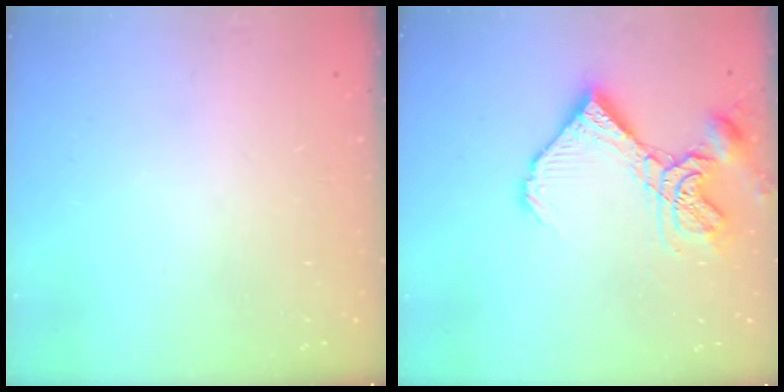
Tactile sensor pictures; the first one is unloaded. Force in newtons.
{"total": 13.6, "press": 13.5, "slide": 1.5}